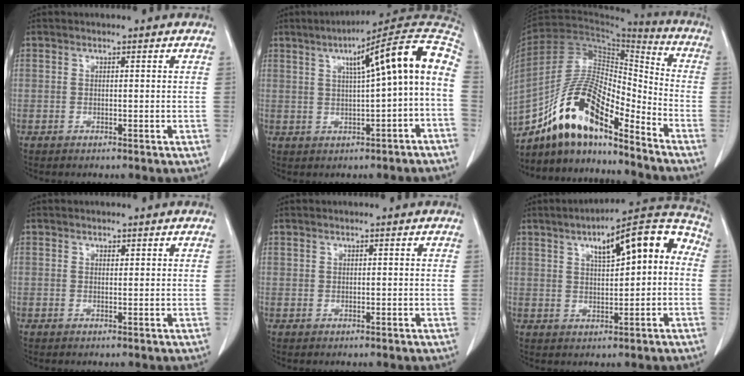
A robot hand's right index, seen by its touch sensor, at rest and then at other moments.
{"total": 13.9, "force": [1.8, 0.7, 13.8], "torque": [-0.191, 0.042, 0.021]}
{"total": 15.2, "force": [-11.5, 3.8, 9.2], "torque": [-0.170, 0.028, -0.206]}
{"total": 0.5, "force": [0.4, 0.3, 0.2], "torque": [-0.002, -0.002, 0.004]}
{"total": 0.0}
{"total": 13.1, "force": [2.9, 3.8, 12.3], "torque": [-0.162, 0.044, 0.036]}